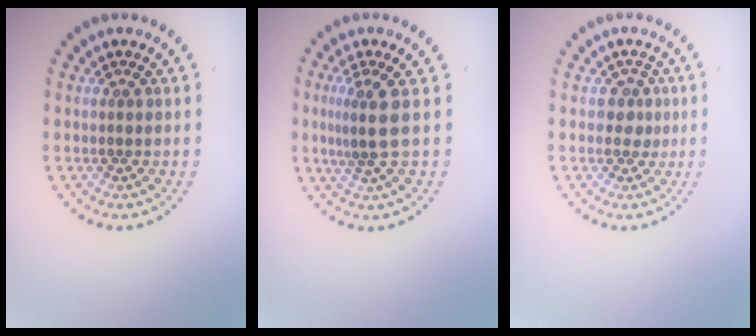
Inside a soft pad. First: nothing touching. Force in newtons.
{"total": 2.7, "press": 2.1, "slide": 1.7}
{"total": 1.5, "press": 1.2, "slide": 0.8}